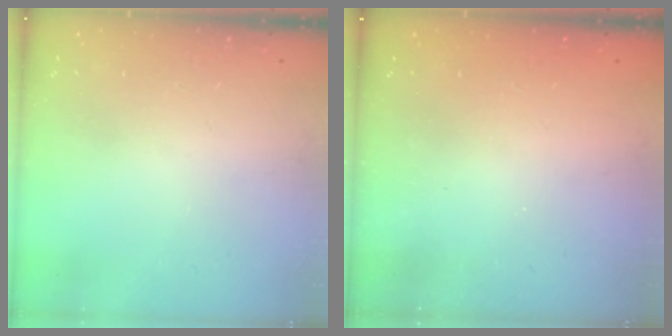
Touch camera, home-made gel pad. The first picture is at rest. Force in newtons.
{"total": 2.3, "press": 2.2, "slide": 0.8}